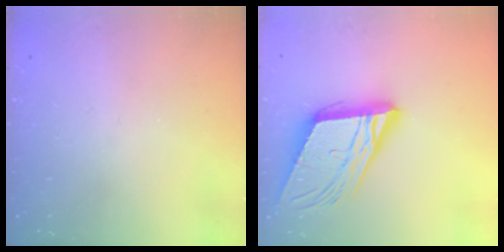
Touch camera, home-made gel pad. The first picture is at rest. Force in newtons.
{"total": 18.1, "press": 17.7, "slide": 3.6}